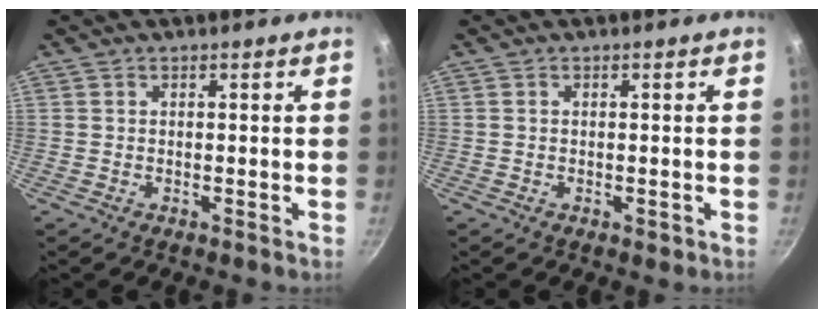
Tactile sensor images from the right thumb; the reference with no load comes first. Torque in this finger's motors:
{"motor_torque": [-0.36, -0.07, -0.41, 0.01, -0.08]}